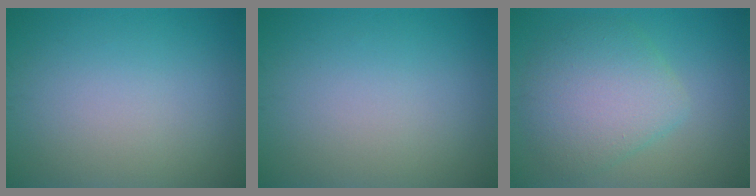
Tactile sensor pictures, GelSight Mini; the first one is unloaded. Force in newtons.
{"total": 0.0}
{"total": 5.4, "press": 5.4, "slide": 0.3}